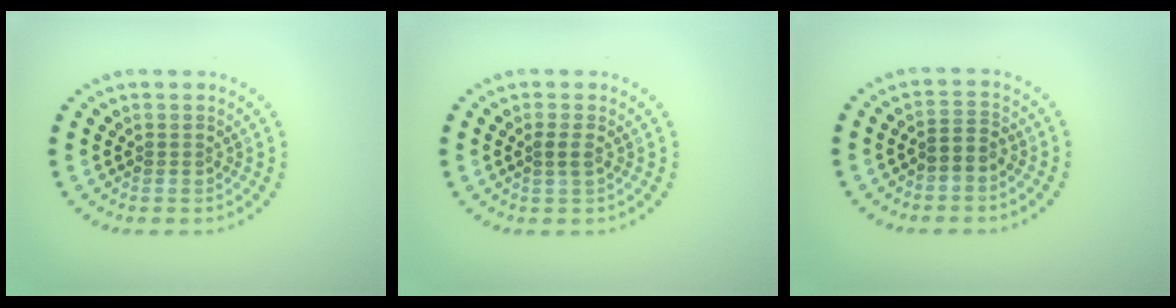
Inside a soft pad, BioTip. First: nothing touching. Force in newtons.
{"total": 1.2, "press": 0.9, "slide": 0.7}
{"total": 1.7, "press": 1.3, "slide": 1.1}